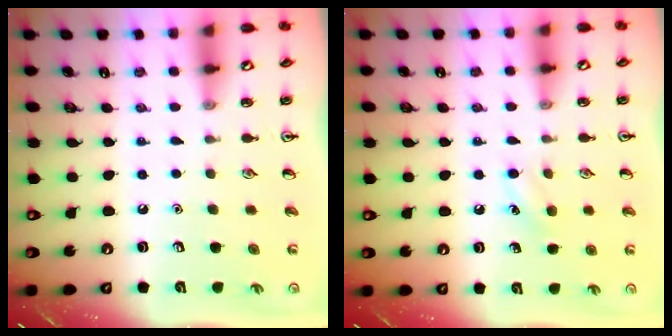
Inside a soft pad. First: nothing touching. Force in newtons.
{"total": 6.2, "press": 5.9, "slide": 2.0}